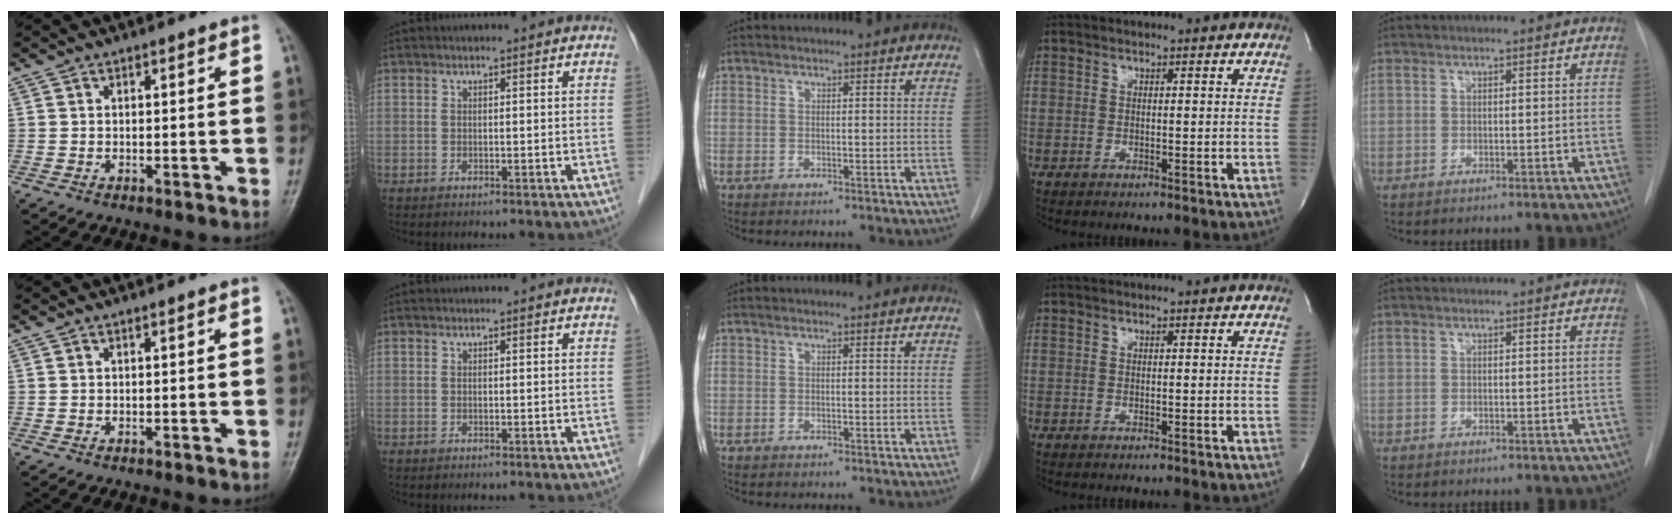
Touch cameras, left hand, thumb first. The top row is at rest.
{}